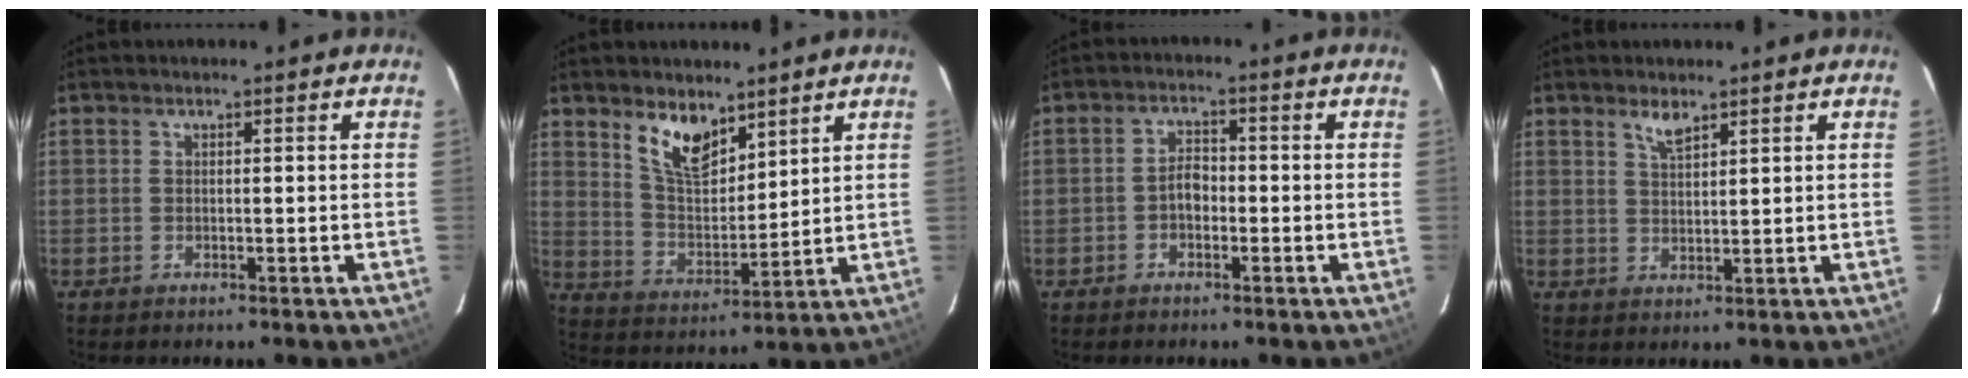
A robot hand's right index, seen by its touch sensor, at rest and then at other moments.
{"total": 9.2, "force": [6.3, 4.1, 5.4], "torque": [-0.093, 0.002, 0.126]}
{"total": 3.1, "force": [-1.1, 2.0, 2.0], "torque": [-0.037, 0.010, -0.020]}
{"total": 2.9, "force": [2.2, 0.9, 1.7], "torque": [-0.031, 0.001, 0.042]}